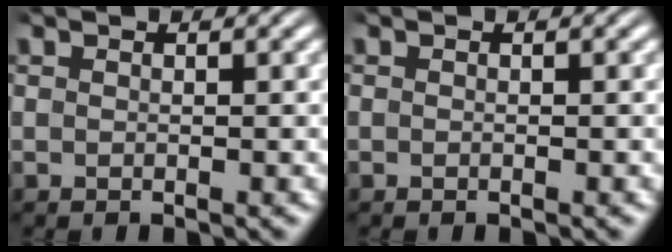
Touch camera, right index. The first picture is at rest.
{"total": 0.0}